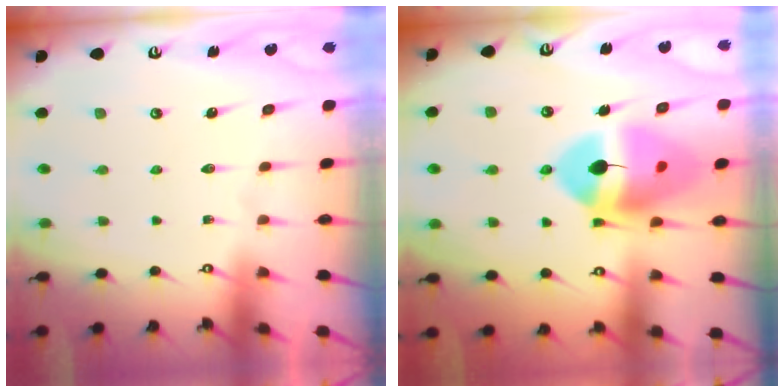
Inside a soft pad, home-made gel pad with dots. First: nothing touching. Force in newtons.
{"total": 15.4, "press": 15.2, "slide": 2.1}